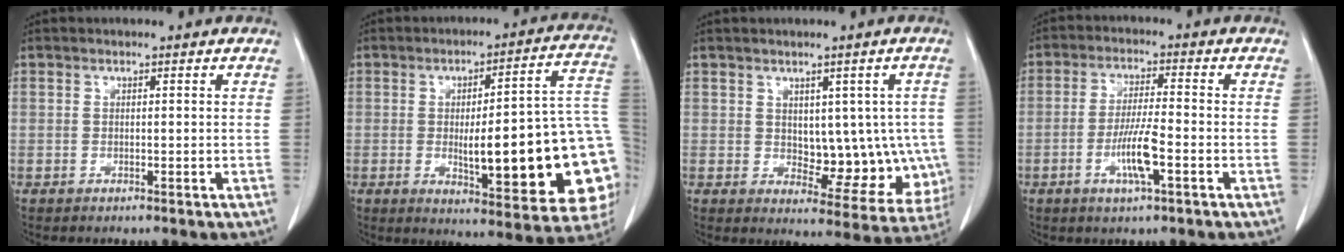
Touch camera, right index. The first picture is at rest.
{"total": 23.6, "force": [-3.5, 4.6, 22.9], "torque": [-0.217, 0.018, -0.031]}
{"total": 10.3, "force": [0.2, 6.0, 8.4], "torque": [-0.080, 0.013, 0.025]}
{"total": 6.9, "force": [-2.4, 0.6, 6.5], "torque": [-0.123, -0.004, -0.043]}